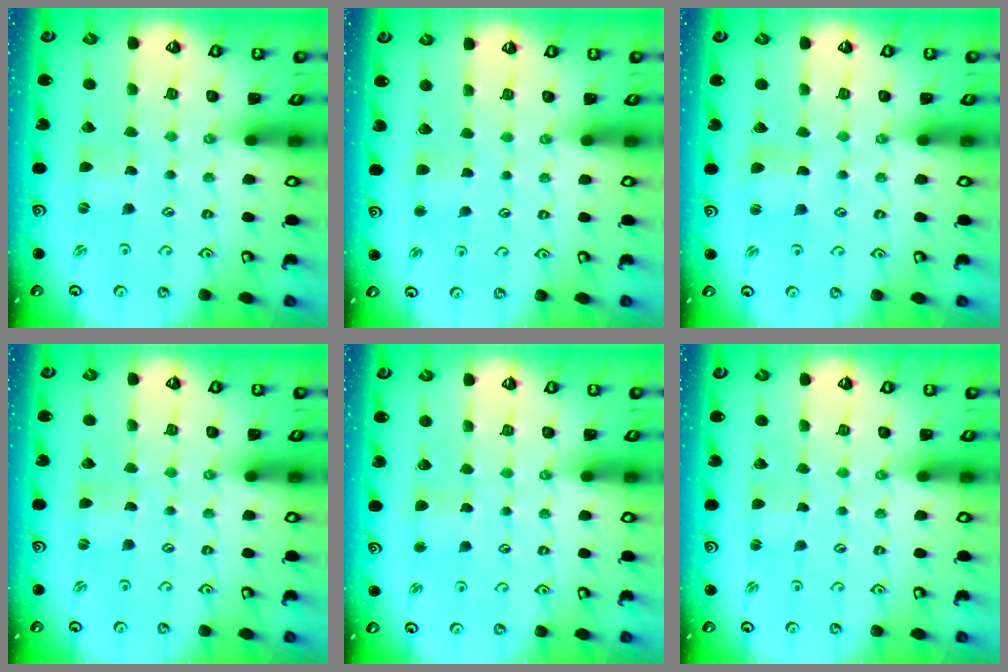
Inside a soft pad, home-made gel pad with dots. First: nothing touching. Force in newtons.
{"total": 2.5, "press": 2.5, "slide": 0.3}
{"total": 1.7, "press": 1.7, "slide": 0.3}
{"total": 0.0}
{"total": 2.9, "press": 2.9, "slide": 0.3}
{"total": 1.0, "press": 1.0, "slide": 0.2}